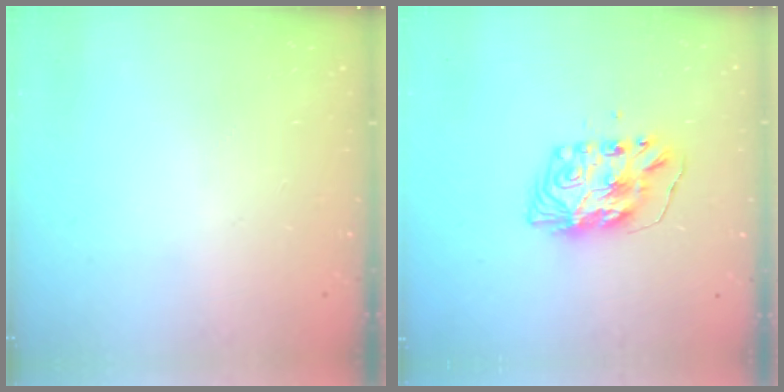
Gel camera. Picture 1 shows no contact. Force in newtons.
{"total": 9.0, "press": 8.9, "slide": 0.7}